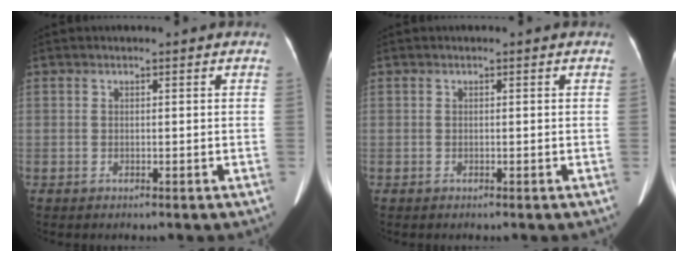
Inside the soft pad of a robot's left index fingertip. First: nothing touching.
{"total": 0.0}